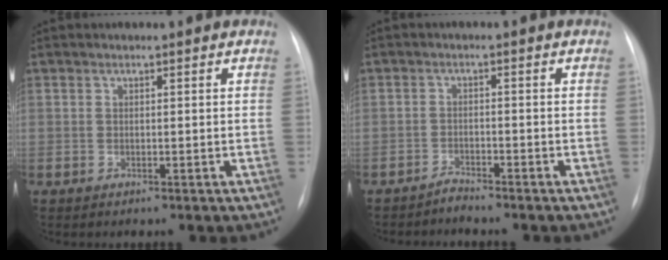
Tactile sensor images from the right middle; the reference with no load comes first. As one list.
[{"total": 1.7, "force": [-1.7, -0.1, -0.3], "torque": [0.010, -0.006, -0.029]}]